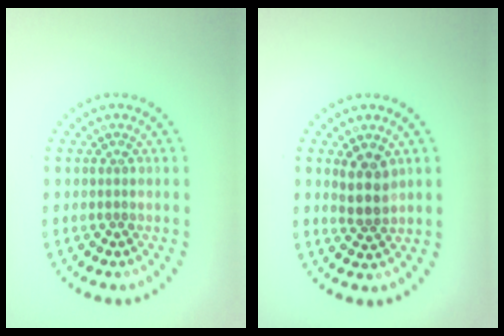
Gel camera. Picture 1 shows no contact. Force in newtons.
{"total": 2.6, "press": 2.3, "slide": 1.2}